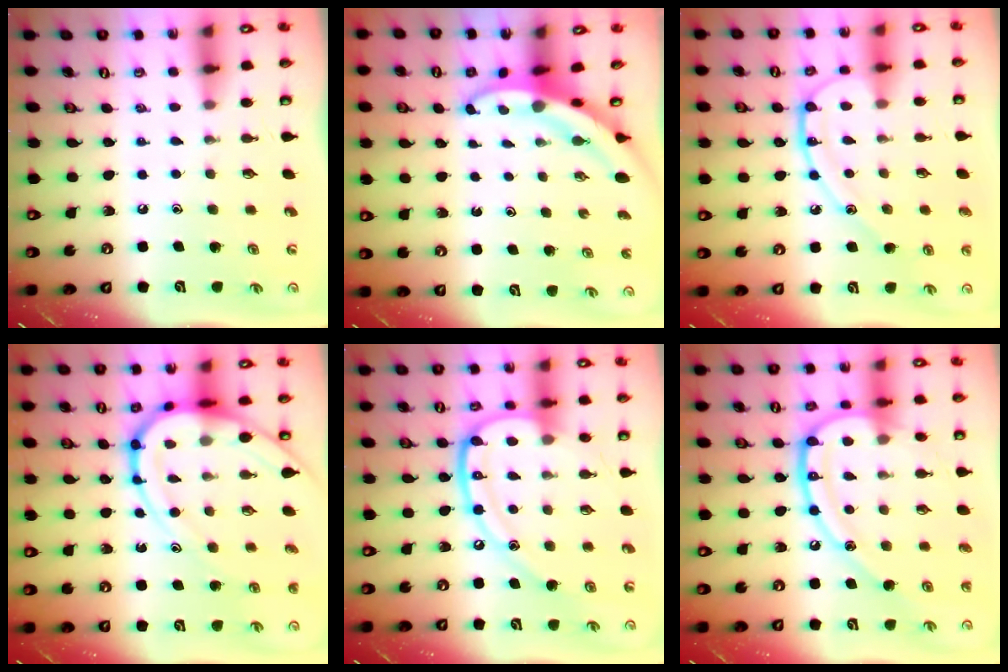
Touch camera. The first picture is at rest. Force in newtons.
{"total": 3.9, "press": 3.9, "slide": 0.5}
{"total": 11.5, "press": 11.5, "slide": 0.4}
{"total": 14.4, "press": 14.4, "slide": 1.4}
{"total": 15.1, "press": 15.0, "slide": 1.5}
{"total": 19.7, "press": 19.6, "slide": 1.9}